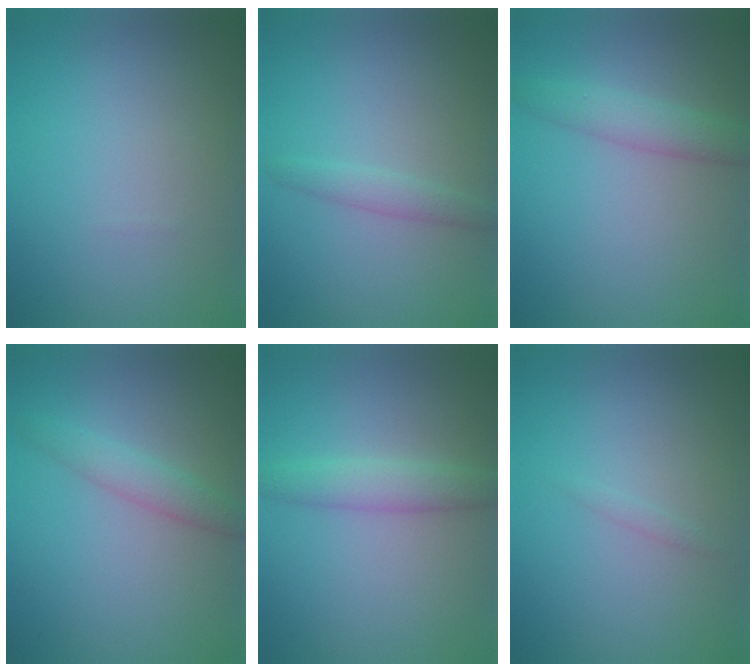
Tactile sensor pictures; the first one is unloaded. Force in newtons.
{"total": 1.5, "press": 1.5, "slide": 0.0}
{"total": 2.8, "press": 2.8, "slide": 0.1}
{"total": 2.1, "press": 2.1, "slide": 0.1}
{"total": 2.8, "press": 2.8, "slide": 0.1}
{"total": 0.5, "press": 0.5, "slide": 0.0}